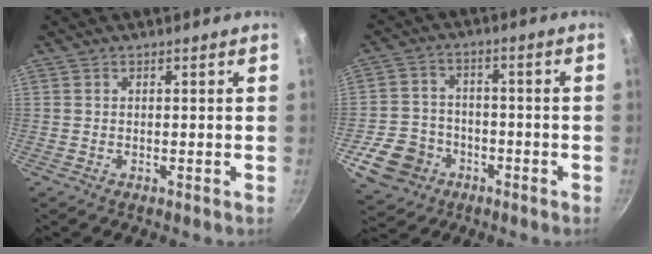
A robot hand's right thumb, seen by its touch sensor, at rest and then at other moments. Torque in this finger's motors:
{"motor_torque": [0.77, 0.22, 0.25, 0.04, 0.03]}